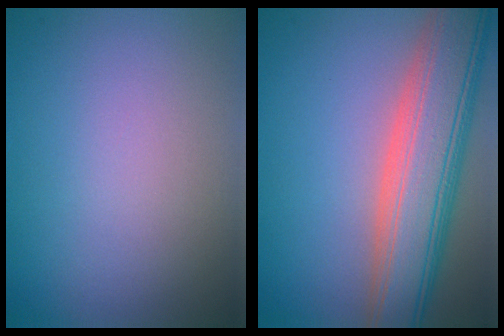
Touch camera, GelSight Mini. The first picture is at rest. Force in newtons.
{"total": 9.6, "press": 9.6, "slide": 0.8}